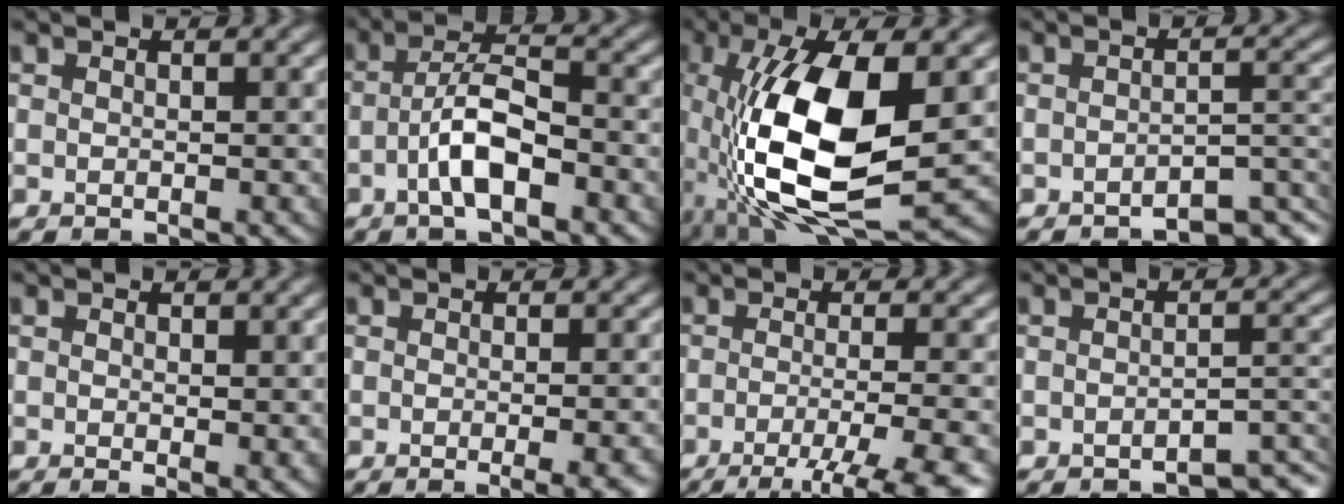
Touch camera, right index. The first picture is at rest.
{"total": 4.5, "force": [-1.7, 1.5, 3.9], "torque": [-0.071, 0.010, -0.038]}
{"total": 12.2, "force": [-1.1, 5.0, 11.1], "torque": [-0.219, -0.004, -0.019]}
{"total": 4.2, "force": [-3.6, 0.9, 2.1], "torque": [-0.021, 0.006, -0.047]}
{"total": 2.1, "force": [0.1, 0.4, 2.1], "torque": [-0.025, -0.012, 0.004]}
{"total": 4.9, "force": [-1.7, 1.7, 4.3], "torque": [-0.029, 0.001, -0.018]}
{"total": 7.3, "force": [-3.9, 1.5, 5.9], "torque": [-0.076, -0.011, -0.064]}
{"total": 3.4, "force": [-2.8, 0.6, 1.7], "torque": [-0.016, 0.010, -0.040]}